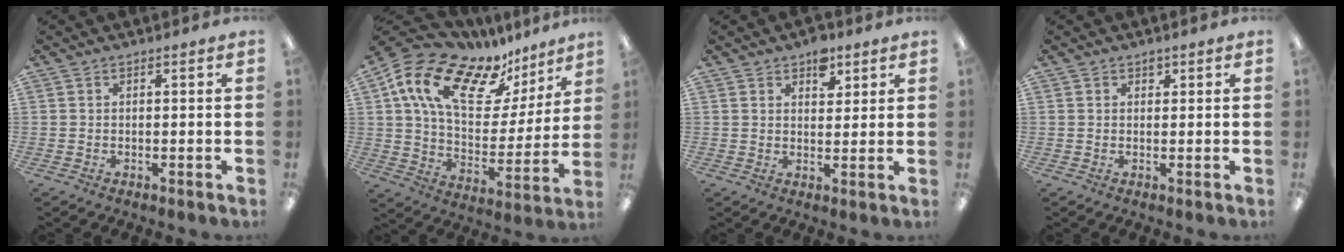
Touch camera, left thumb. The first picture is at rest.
{"total": 20.5, "force": [13.0, 10.1, 12.2], "torque": [-0.222, -0.066, 0.231]}
{"total": 5.8, "force": [3.5, 3.5, 3.0], "torque": [-0.020, -0.016, 0.055]}
{"total": 1.3, "force": [0.9, 0.8, 0.4], "torque": [0.000, -0.001, 0.014]}